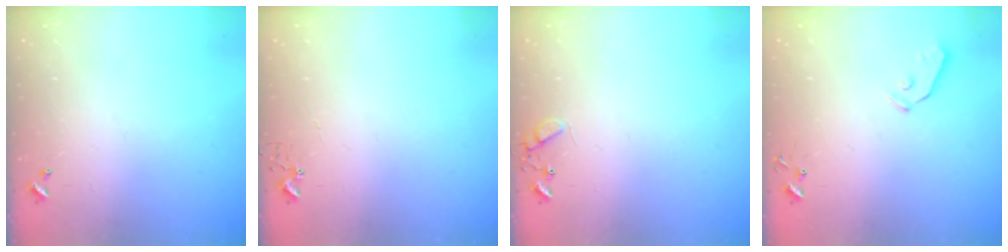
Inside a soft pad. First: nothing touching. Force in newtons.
{"total": 2.7, "press": 2.7, "slide": 0.3}
{"total": 6.1, "press": 6.1, "slide": 0.5}
{"total": 4.0, "press": 4.0, "slide": 0.2}